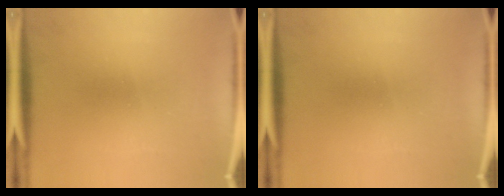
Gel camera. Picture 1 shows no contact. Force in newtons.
{"total": 0.0}